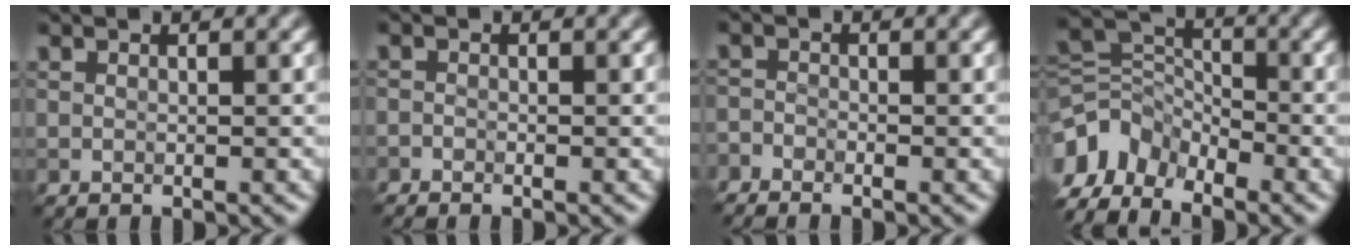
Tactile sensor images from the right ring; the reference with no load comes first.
{"total": 0.8, "force": [-0.7, 0.2, 0.2], "torque": [0.001, -0.003, -0.016]}
{"total": 1.8, "force": [-1.7, 0.4, 0.4], "torque": [-0.016, -0.004, -0.038]}
{"total": 6.6, "force": [-4.3, 3.9, 3.1], "torque": [-0.065, 0.001, -0.099]}